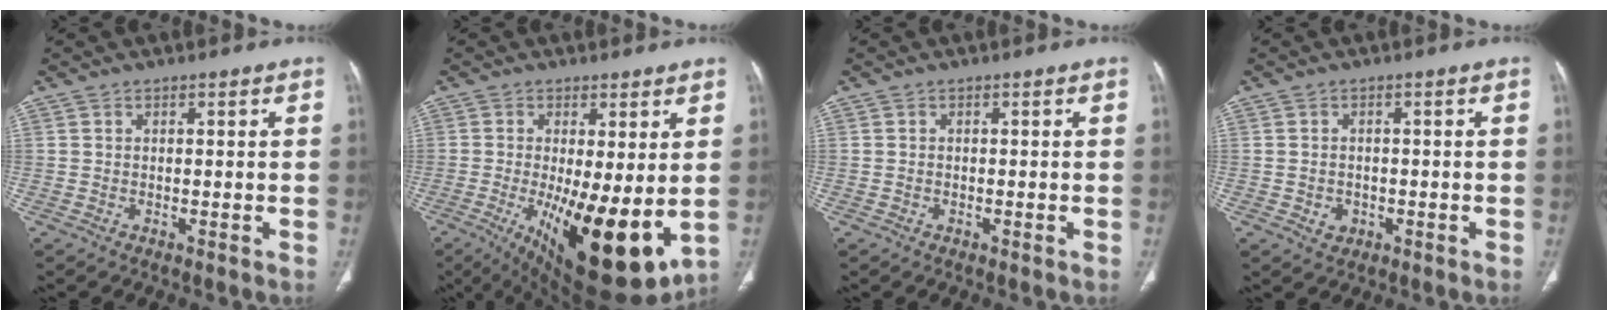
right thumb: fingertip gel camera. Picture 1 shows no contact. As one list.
[{"total": 18.3, "force": [-3.0, 6.4, 16.8], "torque": [-0.239, -0.036, -0.022]}, {"total": 0.0}, {"total": 2.5, "force": [-0.7, 2.2, 1.0], "torque": [-0.007, 0.005, -0.002]}]